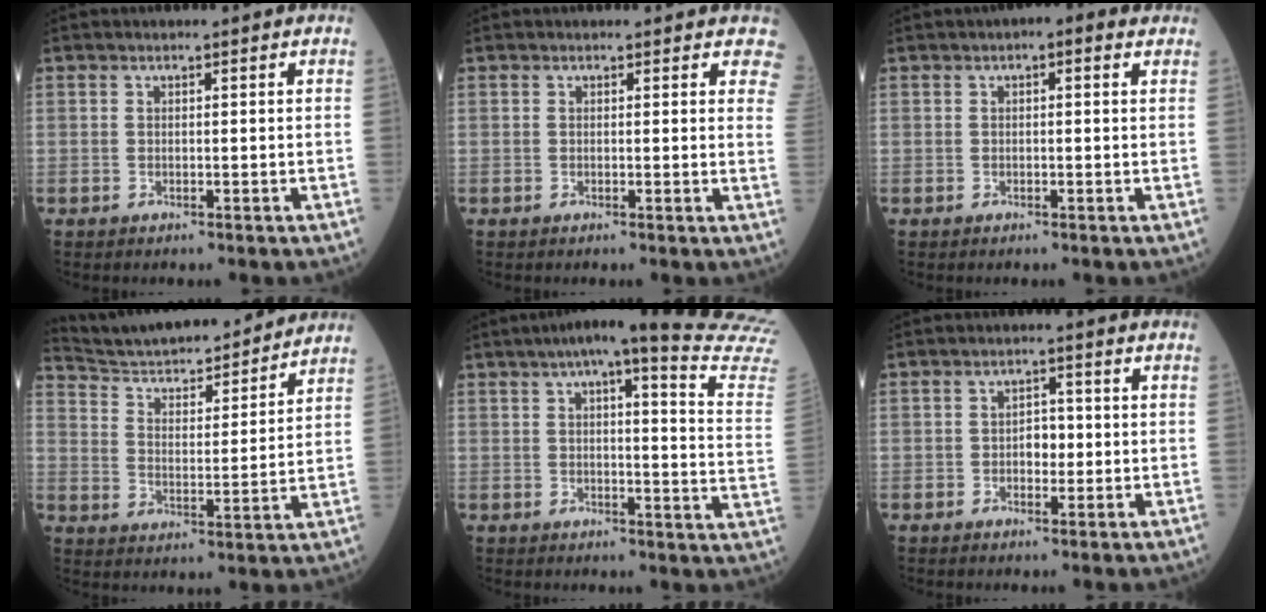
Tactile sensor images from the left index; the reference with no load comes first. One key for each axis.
{"total": 5.0, "fx": 4.4, "fy": 1.8, "fz": 1.3, "tx": 0.010, "ty": -0.016, "tz": 0.024}
{"total": 2.6, "fx": 1.4, "fy": 1.0, "fz": 2.0, "tx": -0.027, "ty": 0.017, "tz": 0.012}
{"total": 18.9, "fx": 17.7, "fy": 2.4, "fz": 6.1, "tx": -0.102, "ty": 0.000, "tz": 0.265}
{"total": 24.4, "fx": 20.9, "fy": 0.4, "fz": 12.5, "tx": -0.162, "ty": -0.074, "tz": 0.227}
{"total": 2.6, "fx": -0.4, "fy": 1.7, "fz": 2.0, "tx": -0.028, "ty": 0.004, "tz": -0.007}